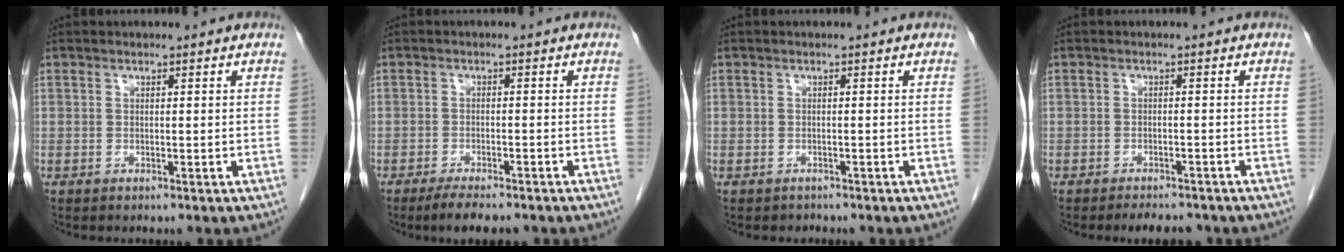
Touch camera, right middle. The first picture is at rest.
{"total": 5.1, "force": [-4.2, 1.2, 2.8], "torque": [-0.045, -0.008, -0.063]}
{"total": 1.1, "force": [-0.9, 0.6, -0.1], "torque": [-0.011, 0.000, -0.015]}
{"total": 4.2, "force": [-3.7, 1.3, 1.4], "torque": [-0.017, -0.004, -0.050]}